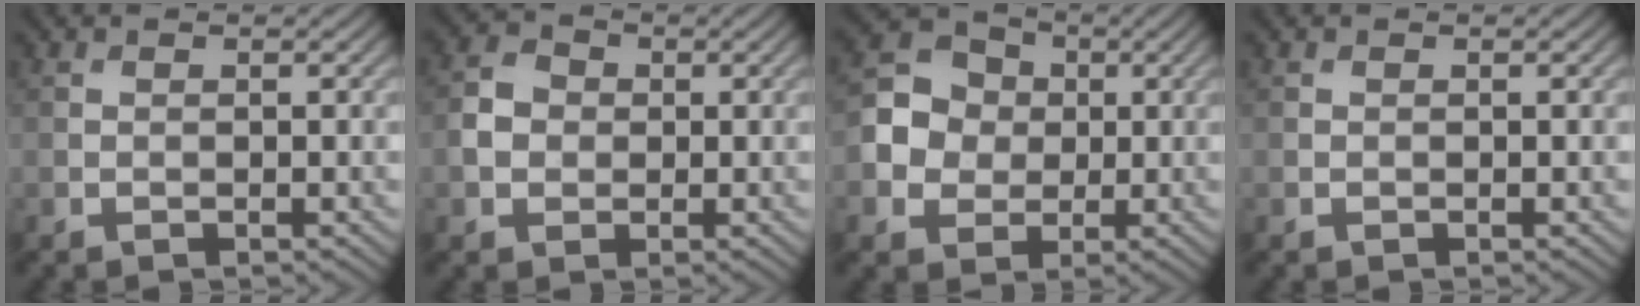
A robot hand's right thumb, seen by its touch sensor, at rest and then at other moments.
{"total": 3.3, "force": [-0.2, 2.9, 1.5], "torque": [-0.039, 0.005, -0.009]}
{"total": 6.3, "force": [-0.1, 5.7, 2.8], "torque": [-0.064, 0.007, -0.013]}
{"total": 0.0}